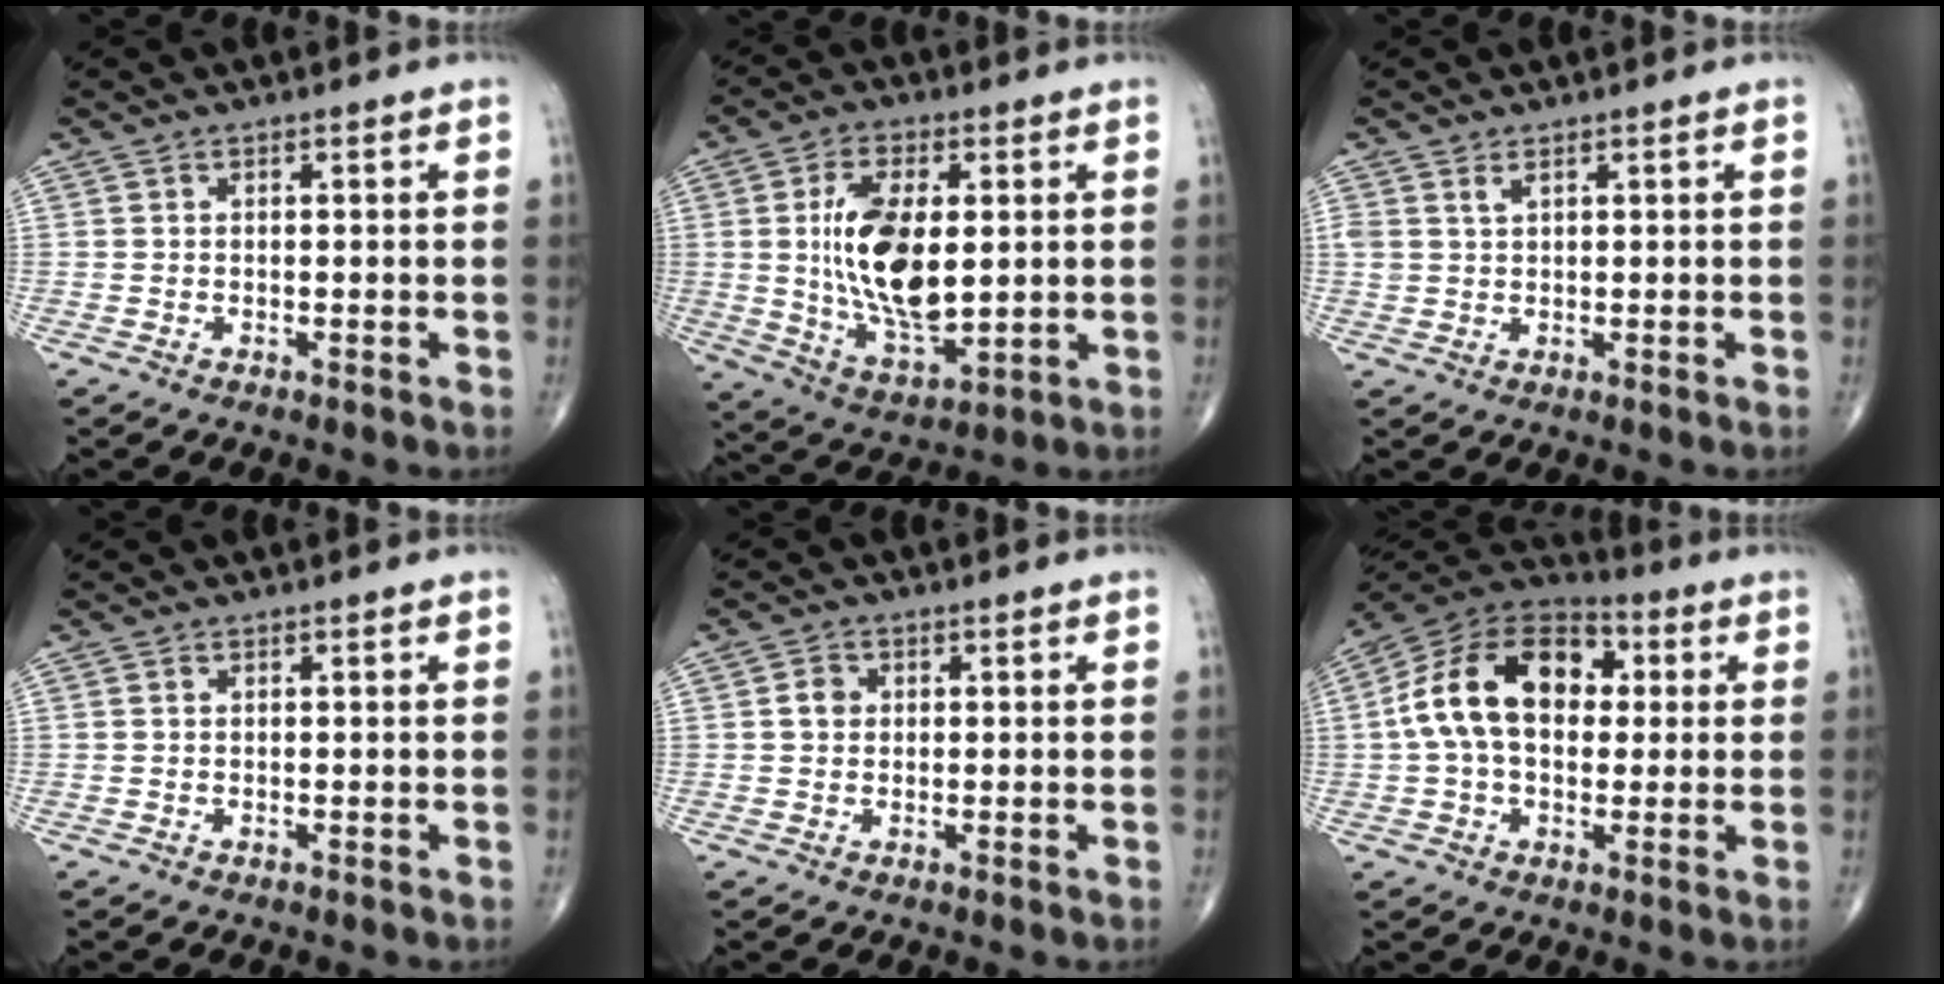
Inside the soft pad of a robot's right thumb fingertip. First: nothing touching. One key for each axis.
{"total": 16.3, "fx": 1.6, "fy": 8.1, "fz": 14.0, "tx": -0.248, "ty": -0.017, "tz": 0.038}
{"total": 1.8, "fx": 1.2, "fy": 0.9, "fz": 1.1, "tx": -0.020, "ty": -0.003, "tz": 0.028}
{"total": 0.0}
{"total": 2.5, "fx": 0.3, "fy": 2.2, "fz": 1.2, "tx": -0.012, "ty": 0.005, "tz": 0.001}
{"total": 18.2, "fx": 2.4, "fy": 11.9, "fz": 13.6, "tx": -0.224, "ty": 0.031, "tz": 0.032}